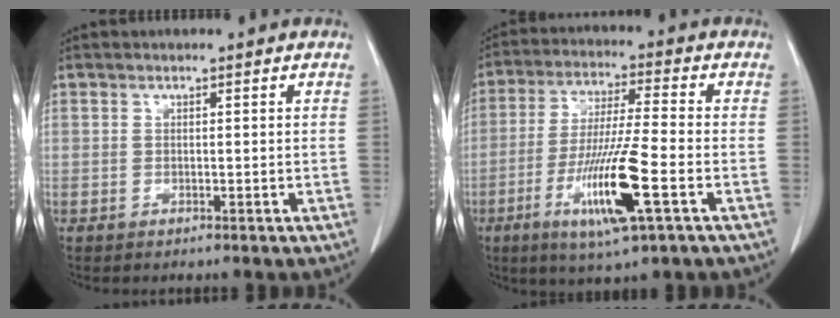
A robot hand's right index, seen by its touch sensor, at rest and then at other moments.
{"total": 13.2, "force": [-4.8, 0.2, 12.3], "torque": [-0.241, -0.023, -0.087]}